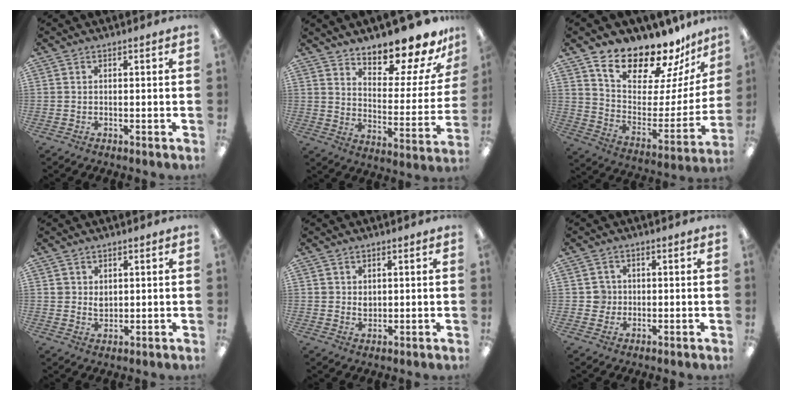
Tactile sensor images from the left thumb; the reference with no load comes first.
{"total": 14.0, "force": [12.9, 3.0, 4.6], "torque": [-0.072, -0.116, 0.217]}
{"total": 17.9, "force": [16.0, 5.8, 5.8], "torque": [-0.107, -0.134, 0.281]}
{"total": 2.8, "force": [1.5, 2.3, 0.7], "torque": [-0.003, -0.002, 0.025]}
{"total": 2.1, "force": [1.1, 1.8, 0.6], "torque": [0.002, -0.003, 0.016]}
{"total": 3.5, "force": [0.3, 3.4, 0.4], "torque": [0.001, 0.000, 0.000]}